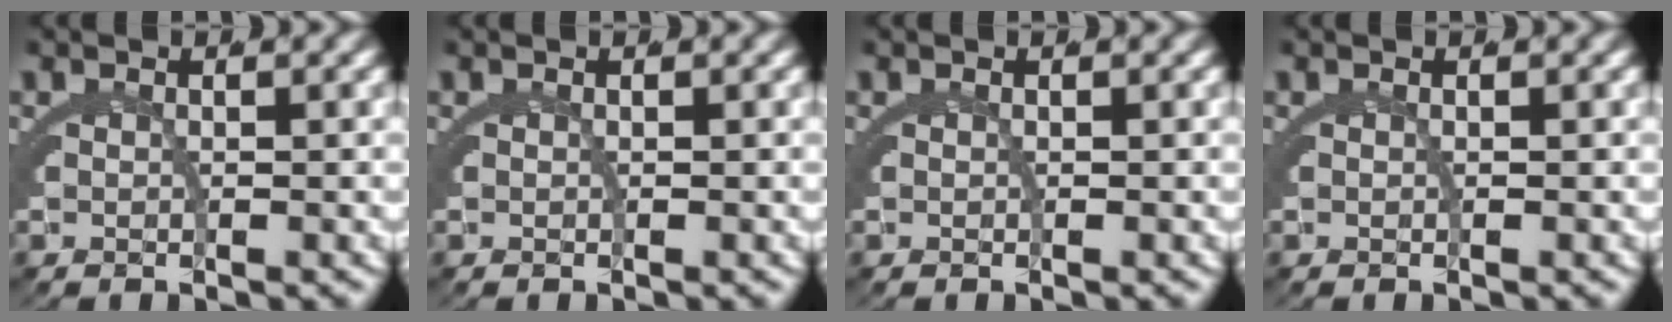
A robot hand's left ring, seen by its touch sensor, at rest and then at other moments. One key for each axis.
{"total": 0.0}
{"total": 0.0}
{"total": 0.0}